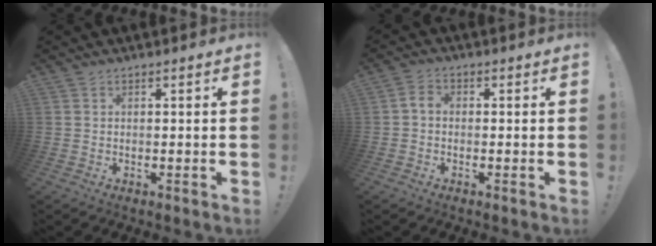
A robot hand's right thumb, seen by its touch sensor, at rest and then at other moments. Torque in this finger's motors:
{"motor_torque": [0.50, 0.43, 0.06, -0.35, 0.00]}